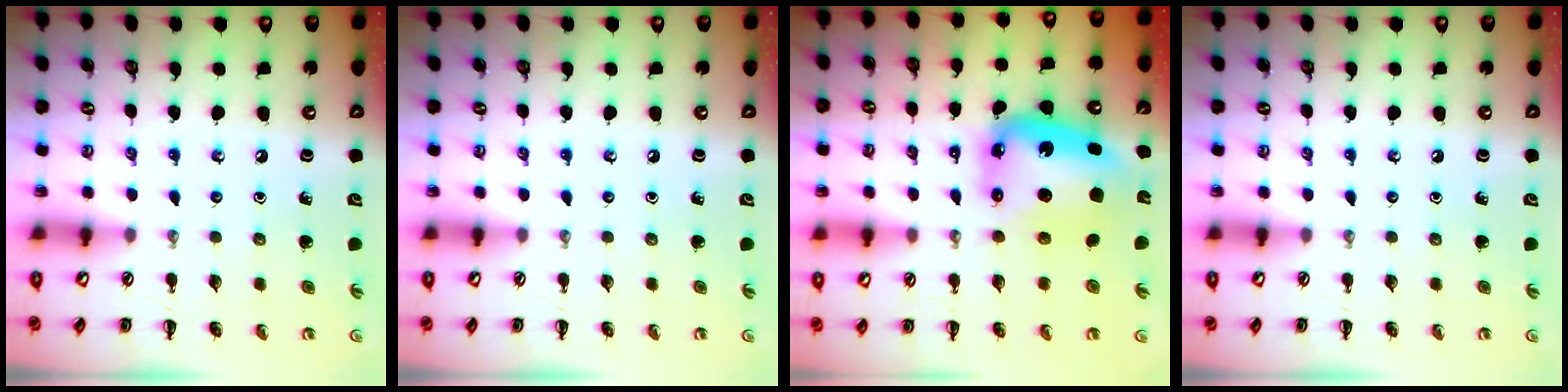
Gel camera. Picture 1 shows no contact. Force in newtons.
{"total": 0.0}
{"total": 10.3, "press": 9.9, "slide": 3.0}
{"total": 0.0}